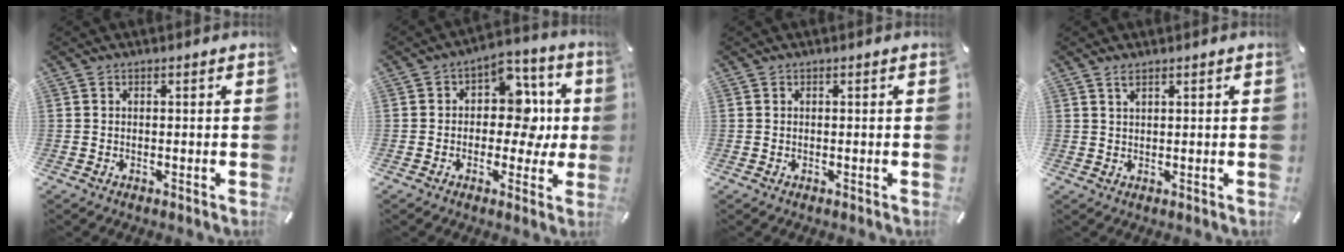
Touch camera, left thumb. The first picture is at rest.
{"total": 11.5, "force": [0.0, 8.7, 7.5], "torque": [-0.089, -0.001, 0.001]}
{"total": 0.0}
{"total": 1.8, "force": [1.4, 0.4, 1.1], "torque": [-0.023, -0.001, 0.025]}